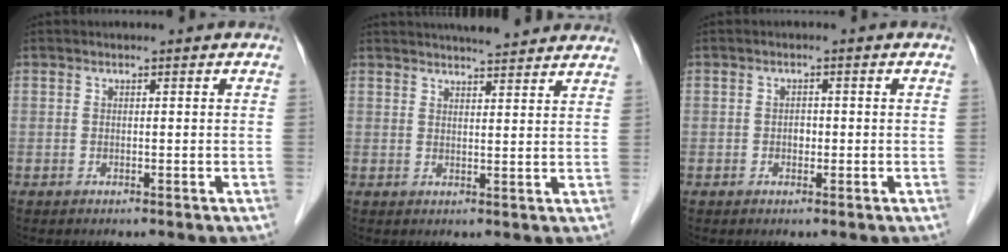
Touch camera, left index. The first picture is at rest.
{"total": 11.0, "force": [10.0, 1.1, 4.4], "torque": [-0.057, 0.018, 0.118]}
{"total": 1.2, "force": [-0.3, 0.9, 0.8], "torque": [-0.012, 0.004, -0.004]}